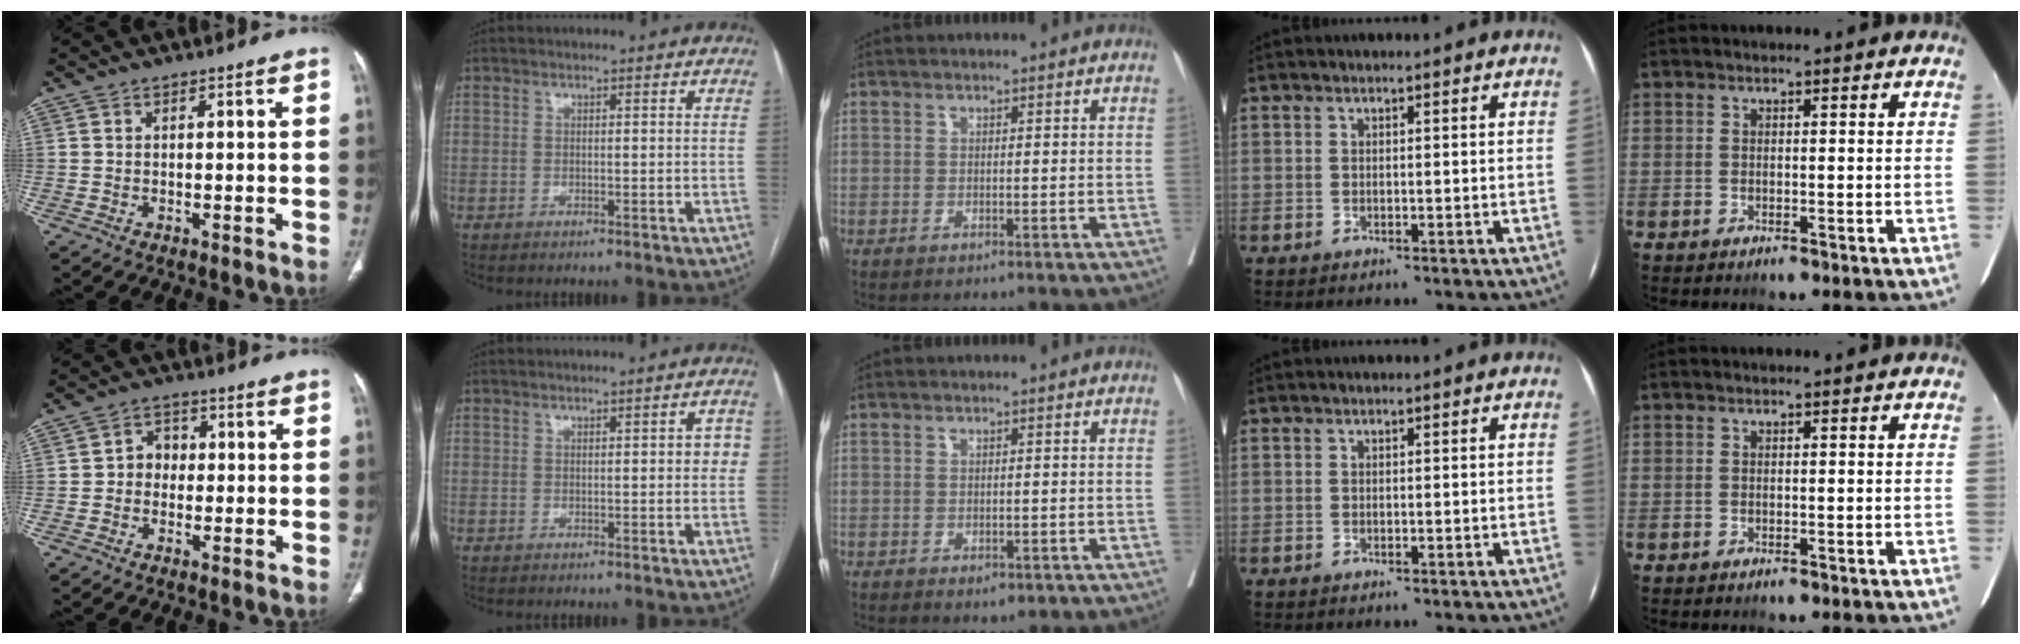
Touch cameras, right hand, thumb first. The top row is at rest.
{"thumb": {"total": 3.8, "force": [-0.4, 3.3, 1.9], "torque": [-0.006, 0.018, -0.016]}, "index": {"total": 2.6, "force": [0.3, 1.0, 2.4], "torque": [-0.020, 0.009, 0.002]}, "middle": {"total": 1.8, "force": [-0.9, 1.0, 1.2], "torque": [-0.013, 0.000, -0.003]}}